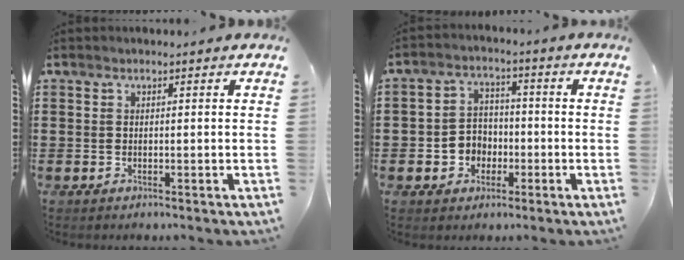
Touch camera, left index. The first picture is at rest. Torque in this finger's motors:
{"motor_torque": [0.52, -0.12, 0.14, 0.04]}